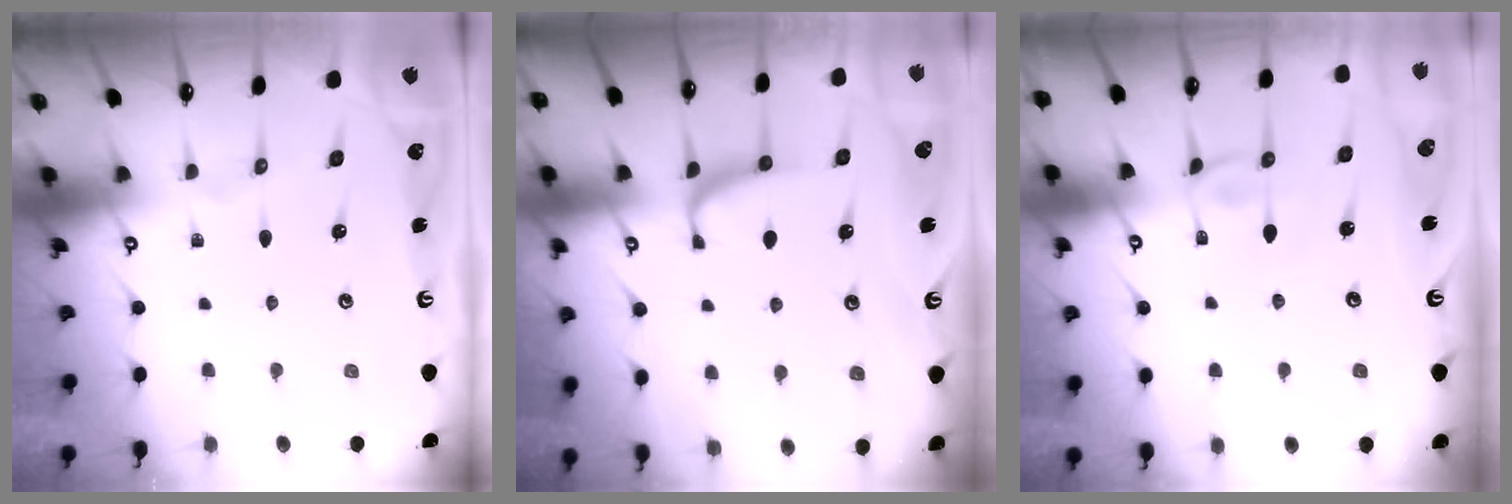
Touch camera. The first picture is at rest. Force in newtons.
{"total": 1.3, "press": 1.2, "slide": 0.6}
{"total": 3.2, "press": 3.2, "slide": 0.1}